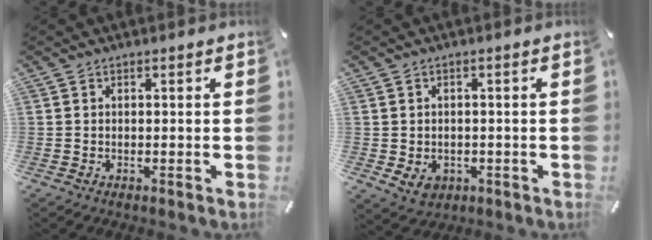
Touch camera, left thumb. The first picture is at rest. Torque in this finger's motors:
{"motor_torque": [0.75, 0.84, 0.03, -0.10, 0.17]}